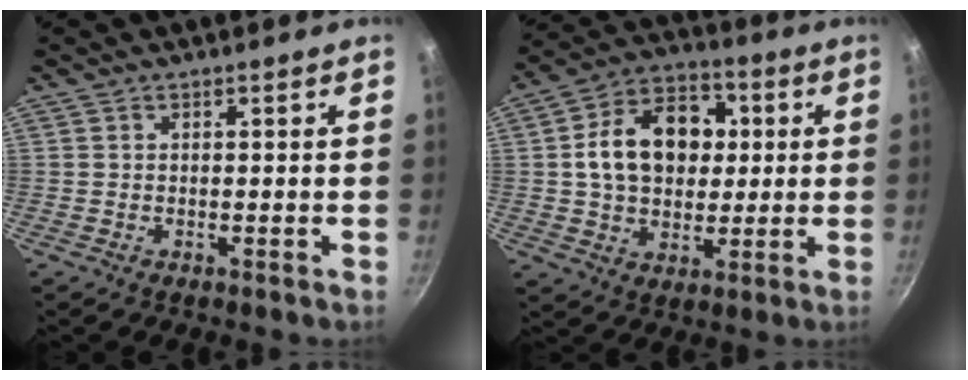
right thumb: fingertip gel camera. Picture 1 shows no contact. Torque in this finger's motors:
{"motor_torque": [1.97, 1.93, 1.04, -0.27, 0.13]}